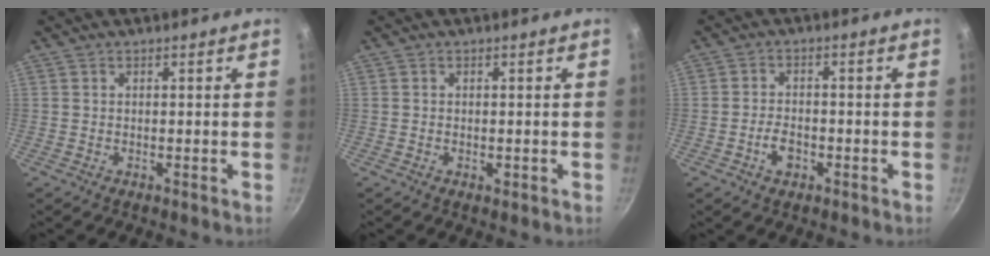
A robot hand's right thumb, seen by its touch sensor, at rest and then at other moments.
{"total": 0.8, "force": [-0.3, 0.4, 0.6], "torque": [-0.008, 0.000, -0.006]}
{"total": 3.9, "force": [-1.8, 2.4, 2.4], "torque": [-0.036, 0.016, -0.034]}